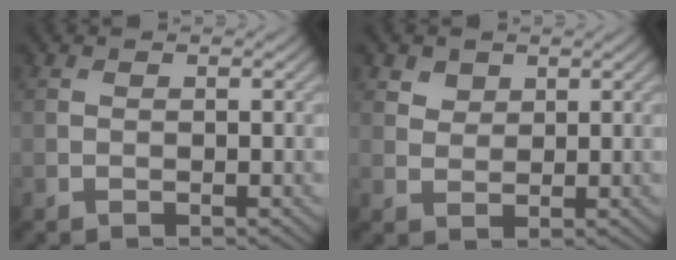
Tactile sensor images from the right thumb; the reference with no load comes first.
{"total": 2.2, "force": [1.6, 1.4, 0.6], "torque": [-0.018, -0.007, 0.033]}